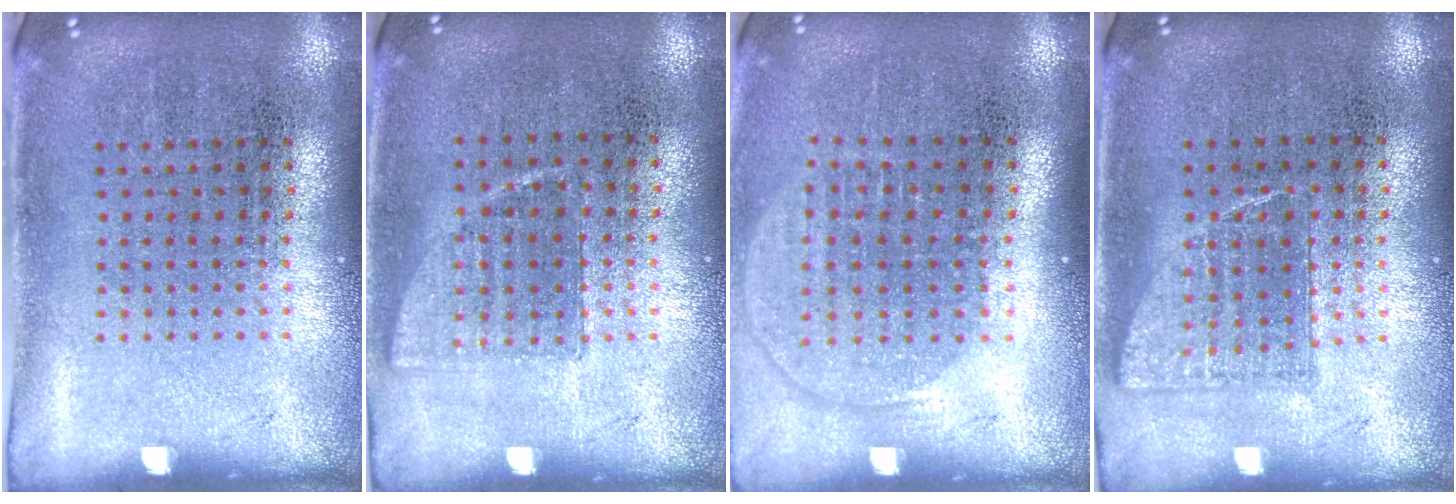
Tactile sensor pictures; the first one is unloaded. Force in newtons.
{"total": 0.7, "press": 0.6, "slide": 0.3}
{"total": 1.4, "press": 1.2, "slide": 0.7}
{"total": 0.7, "press": 0.6, "slide": 0.3}